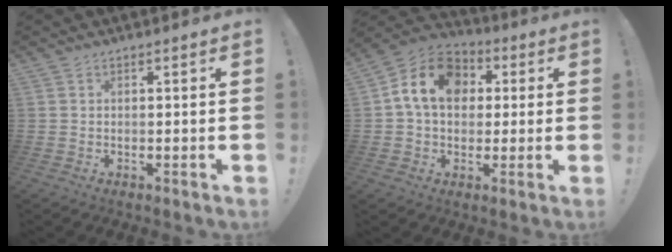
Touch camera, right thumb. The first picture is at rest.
{"total": 14.8, "force": [3.5, 11.4, 8.9], "torque": [-0.129, 0.007, 0.071]}